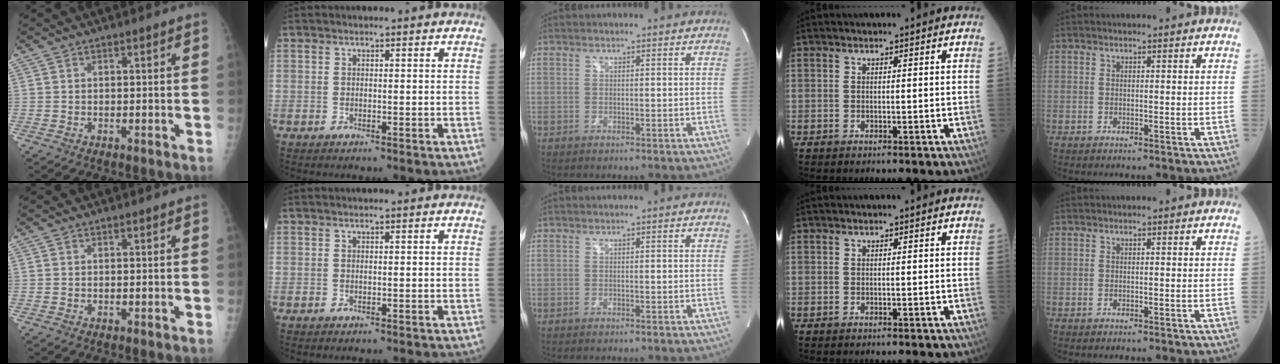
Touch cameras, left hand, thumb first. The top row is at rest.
{}